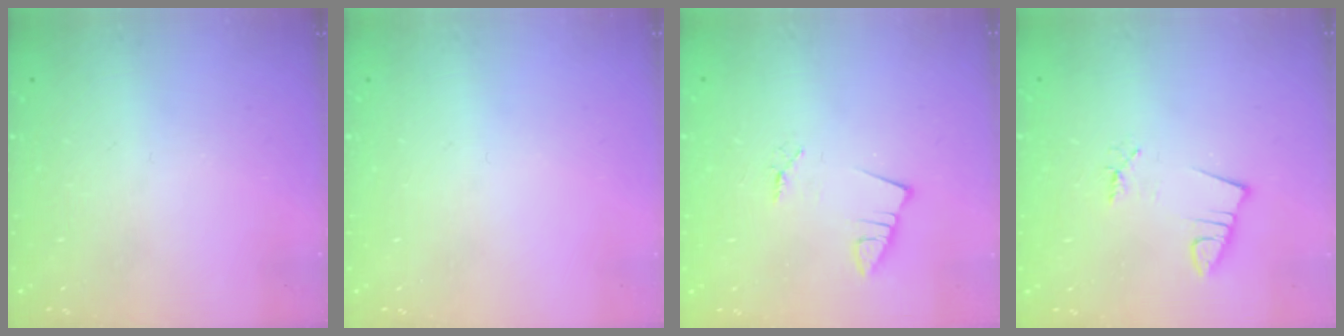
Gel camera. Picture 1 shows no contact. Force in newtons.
{"total": 0.0}
{"total": 1.3, "press": 1.3, "slide": 0.0}
{"total": 1.1, "press": 1.1, "slide": 0.0}